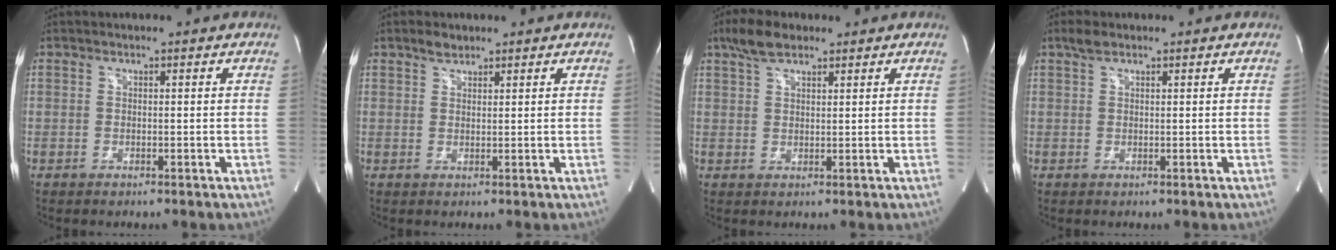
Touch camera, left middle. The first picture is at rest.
{"total": 2.0, "force": [1.6, 0.9, 0.7], "torque": [-0.018, 0.003, 0.030]}
{"total": 5.5, "force": [3.8, 2.1, 3.3], "torque": [-0.073, 0.017, 0.075]}
{"total": 1.8, "force": [1.3, 0.6, 1.0], "torque": [-0.025, 0.012, 0.026]}